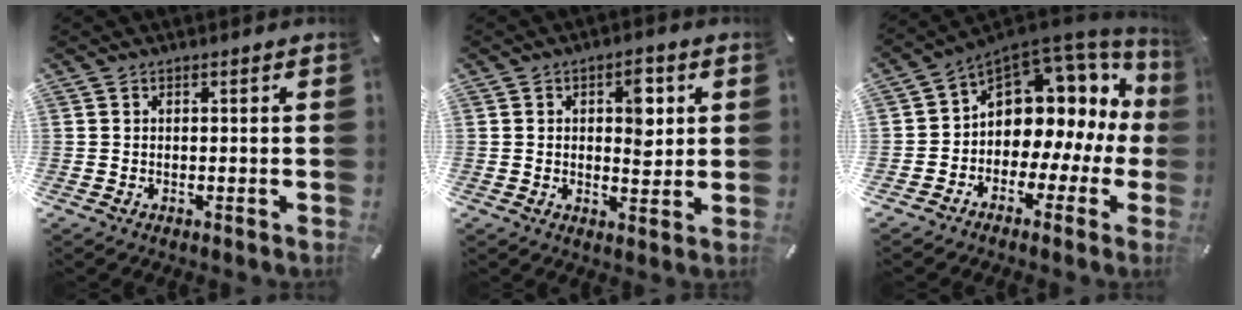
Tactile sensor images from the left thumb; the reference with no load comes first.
{"total": 7.2, "force": [1.7, 4.3, 5.6], "torque": [-0.065, -0.008, 0.022]}
{"total": 9.8, "force": [3.6, 7.9, 4.5], "torque": [-0.062, -0.052, 0.062]}